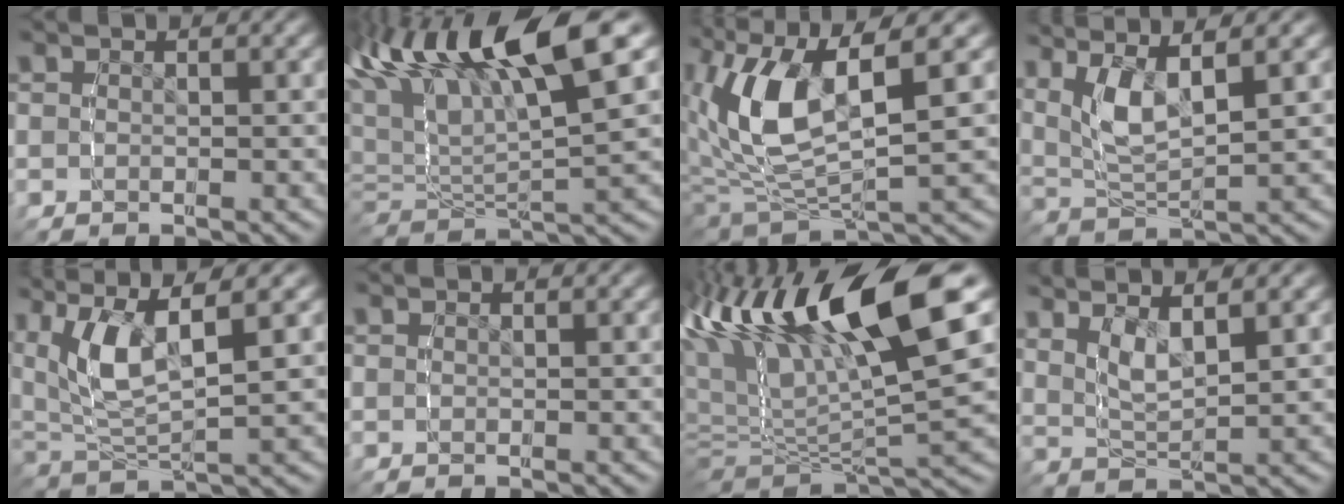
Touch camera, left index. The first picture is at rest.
{"total": 11.8, "force": [3.8, 6.5, 9.2], "torque": [-0.187, -0.003, 0.061]}
{"total": 8.9, "force": [0.9, 5.1, 7.2], "torque": [-0.172, -0.017, 0.024]}
{"total": 7.0, "force": [2.0, 4.6, 4.9], "torque": [-0.130, -0.006, 0.035]}
{"total": 7.7, "force": [2.2, 4.6, 5.7], "torque": [-0.136, -0.003, 0.037]}
{"total": 0.0}
{"total": 15.5, "force": [3.4, 8.8, 12.2], "torque": [-0.258, -0.011, 0.056]}
{"total": 6.8, "force": [2.2, 4.6, 4.5], "torque": [-0.108, -0.008, 0.029]}